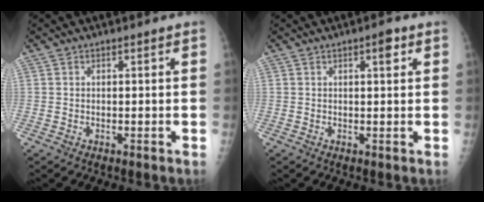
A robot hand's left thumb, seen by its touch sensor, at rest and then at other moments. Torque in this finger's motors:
{"motor_torque": [0.10, 0.18, 0.21, 0.12, 0.08]}